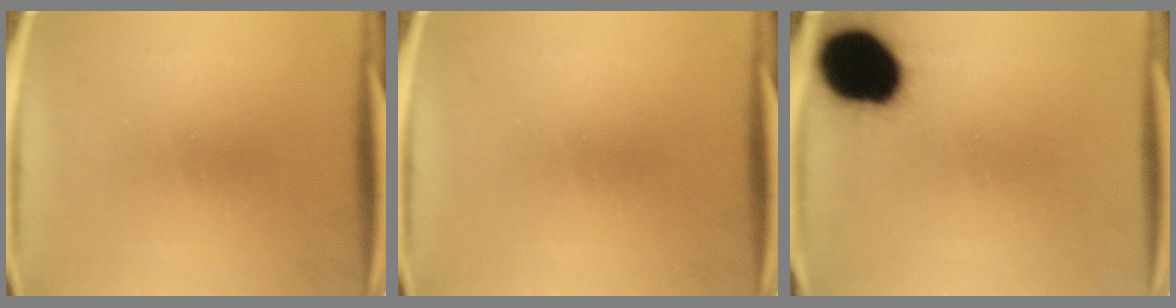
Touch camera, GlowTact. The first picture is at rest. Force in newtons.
{"total": 0.0}
{"total": 18.5}